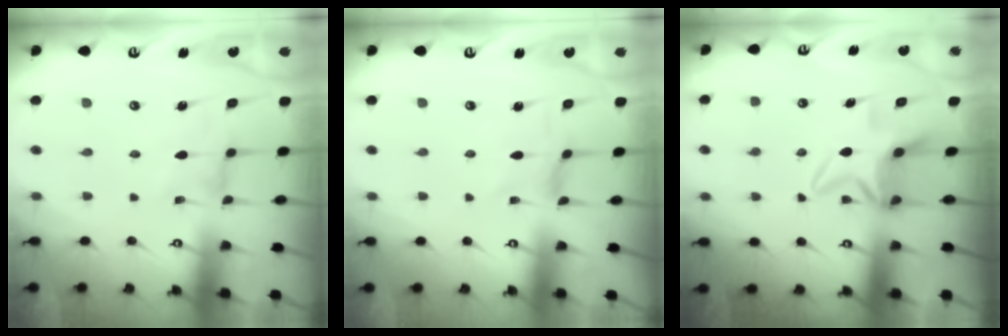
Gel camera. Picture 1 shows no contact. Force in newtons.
{"total": 0.6, "press": 0.6, "slide": 0.2}
{"total": 6.5, "press": 6.5, "slide": 1.0}